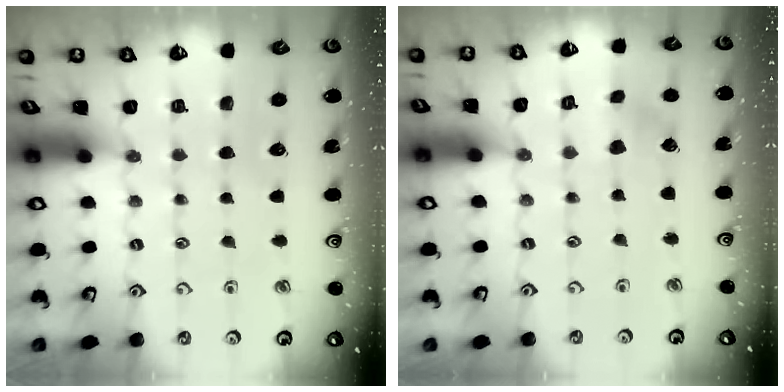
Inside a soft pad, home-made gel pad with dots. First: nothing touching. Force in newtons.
{"total": 2.7, "press": 2.7, "slide": 0.2}